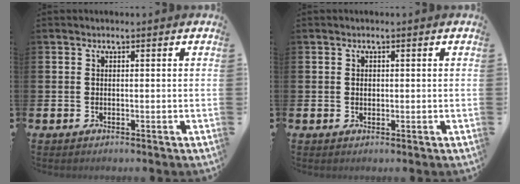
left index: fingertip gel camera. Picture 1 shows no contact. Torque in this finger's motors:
{"motor_torque": [0.19, 0.10, 0.08, 0.02]}